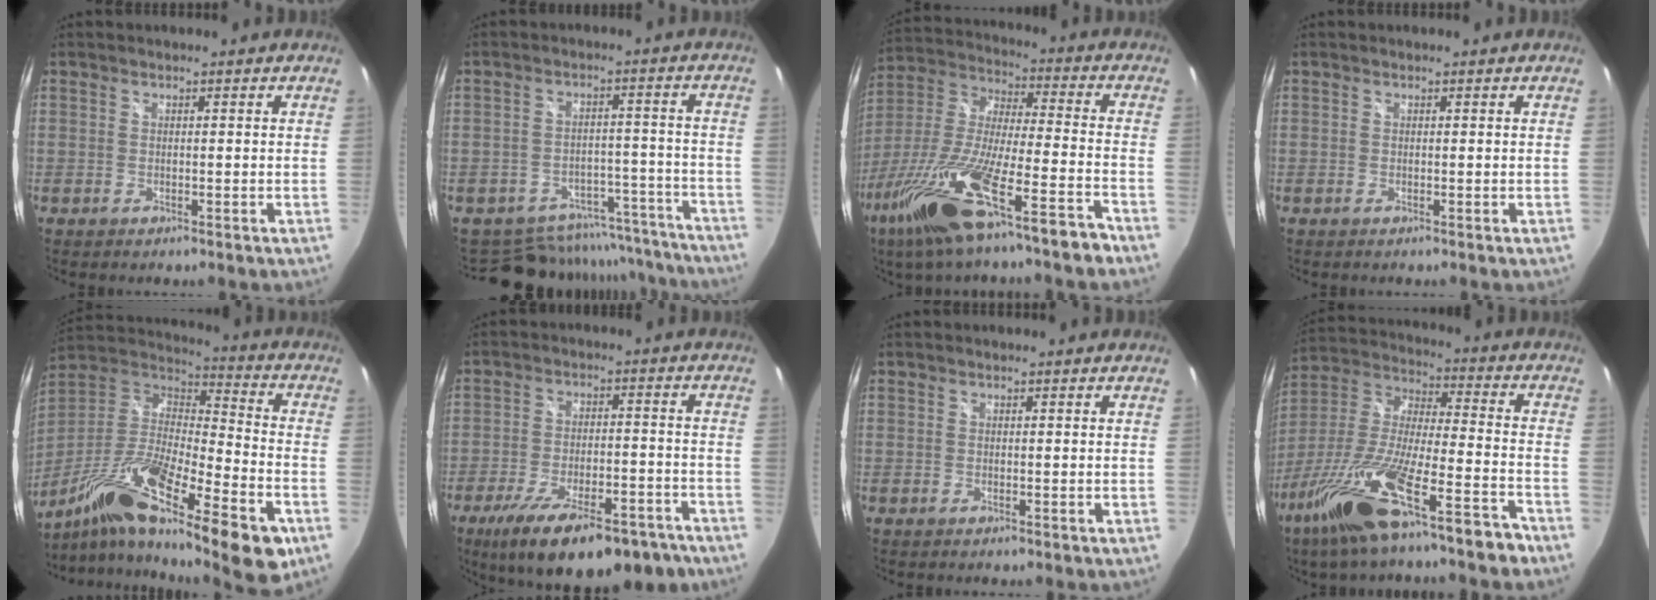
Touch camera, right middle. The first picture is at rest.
{"total": 18.9, "force": [-16.1, 8.5, 5.0], "torque": [-0.101, 0.045, -0.192]}
{"total": 22.4, "force": [-14.9, 2.5, 16.5], "torque": [-0.317, -0.048, -0.261]}
{"total": 0.0}
{"total": 28.3, "force": [-16.0, 6.4, 22.4], "torque": [-0.370, -0.039, -0.271]}
{"total": 20.3, "force": [-14.1, 7.1, 12.8], "torque": [-0.219, -0.036, -0.199]}
{"total": 0.0}
{"total": 22.1, "force": [-15.0, 3.6, 15.8], "torque": [-0.298, -0.036, -0.261]}